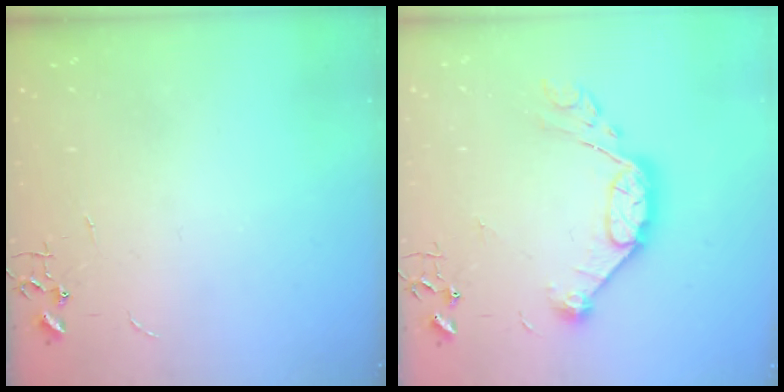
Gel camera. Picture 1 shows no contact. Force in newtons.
{"total": 12.3, "press": 12.3, "slide": 0.7}